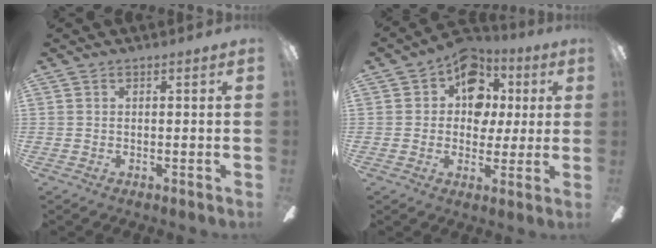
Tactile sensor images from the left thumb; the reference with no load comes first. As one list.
[{"total": 12.9, "force": [5.1, 9.8, 6.6], "torque": [-0.097, -0.013, 0.096]}]